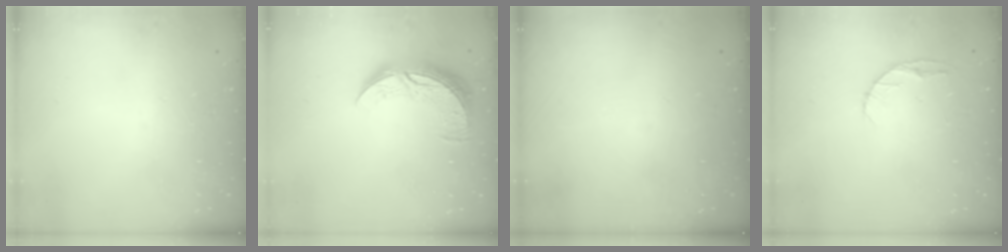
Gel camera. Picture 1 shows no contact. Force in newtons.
{"total": 12.7, "press": 12.6, "slide": 0.6}
{"total": 0.0}
{"total": 5.8, "press": 5.7, "slide": 0.8}